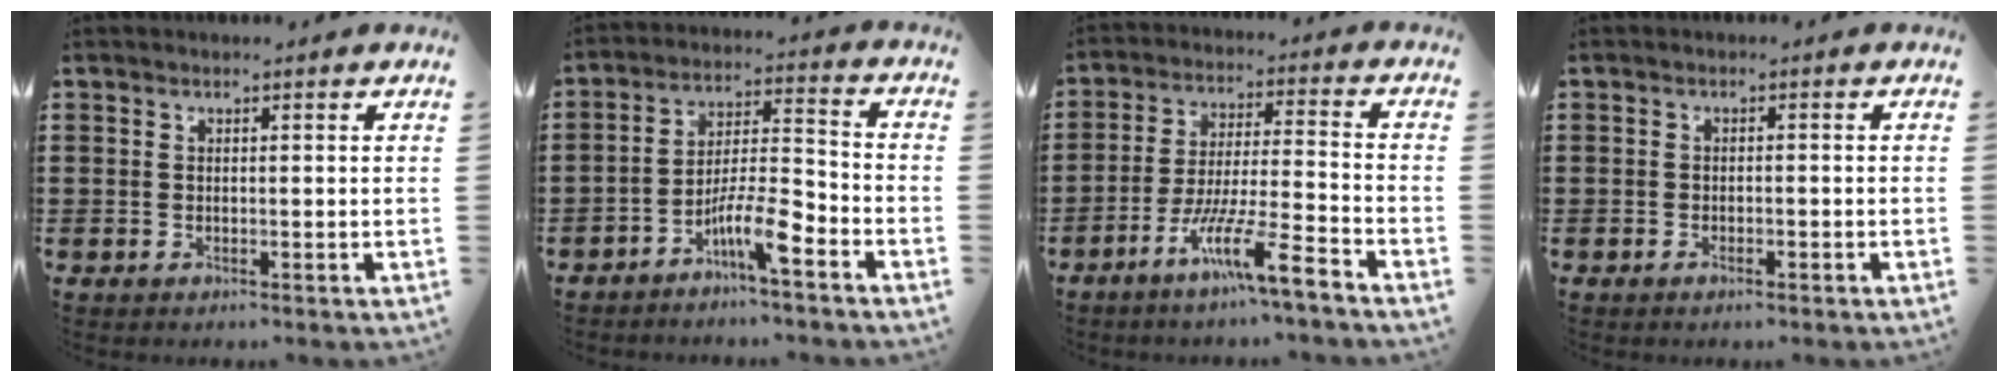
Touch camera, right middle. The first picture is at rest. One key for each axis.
{"total": 7.8, "fx": -5.1, "fy": 1.3, "fz": 5.8, "tx": -0.114, "ty": 0.001, "tz": -0.098}
{"total": 10.0, "fx": -7.0, "fy": 0.2, "fz": 7.1, "tx": -0.131, "ty": -0.004, "tz": -0.135}
{"total": 0.8, "fx": -0.6, "fy": 0.3, "fz": 0.4, "tx": -0.012, "ty": -0.004, "tz": -0.012}